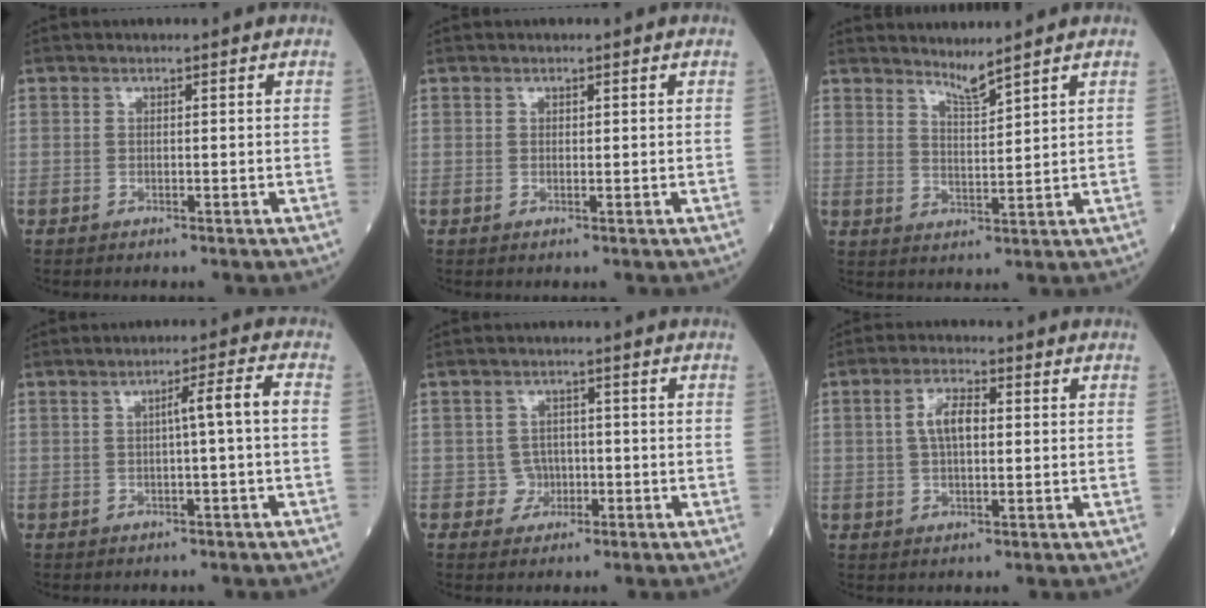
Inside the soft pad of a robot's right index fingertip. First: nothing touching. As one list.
[{"total": 0.6, "force": [0.2, 0.4, 0.3], "torque": [-0.015, 0.006, 0.007]}, {"total": 3.3, "force": [3.1, -0.3, 1.1], "torque": [-0.027, -0.015, 0.067]}, {"total": 4.9, "force": [0.0, 0.2, 4.9], "torque": [-0.086, 0.016, 0.006]}, {"total": 3.3, "force": [-0.9, 3.1, 0.7], "torque": [-0.006, 0.010, -0.010]}, {"total": 5.7, "force": [0.9, 2.5, 5.0], "torque": [-0.111, 0.013, 0.017]}]